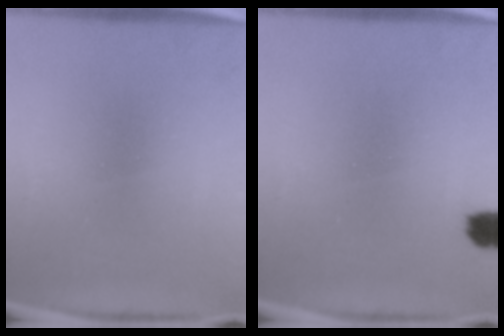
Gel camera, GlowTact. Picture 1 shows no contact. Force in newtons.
{"total": 2.7}